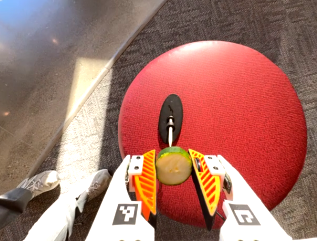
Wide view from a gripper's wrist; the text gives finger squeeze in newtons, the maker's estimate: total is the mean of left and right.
{"total": 9.8, "left": 9.8, "right": 9.8}